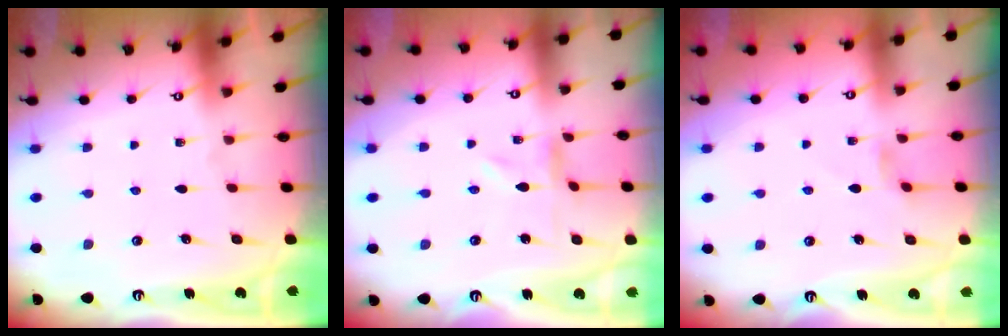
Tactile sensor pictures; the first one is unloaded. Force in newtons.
{"total": 0.0}
{"total": 0.9, "press": 0.8, "slide": 0.4}